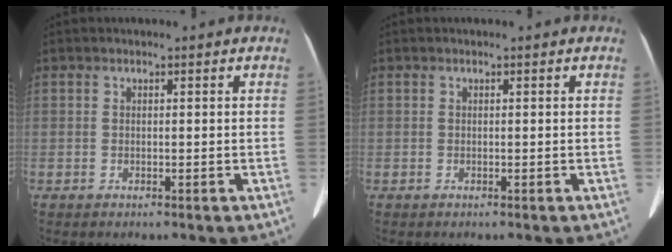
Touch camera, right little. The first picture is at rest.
{"total": 0.0}